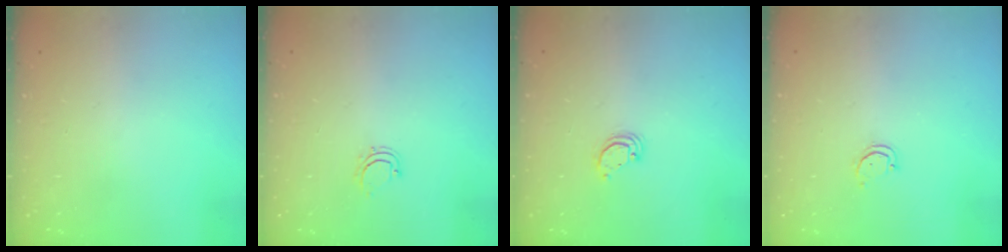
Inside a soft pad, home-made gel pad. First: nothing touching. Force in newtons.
{"total": 4.3, "press": 4.2, "slide": 0.6}
{"total": 3.4, "press": 3.4, "slide": 0.2}
{"total": 2.6, "press": 2.6, "slide": 0.2}